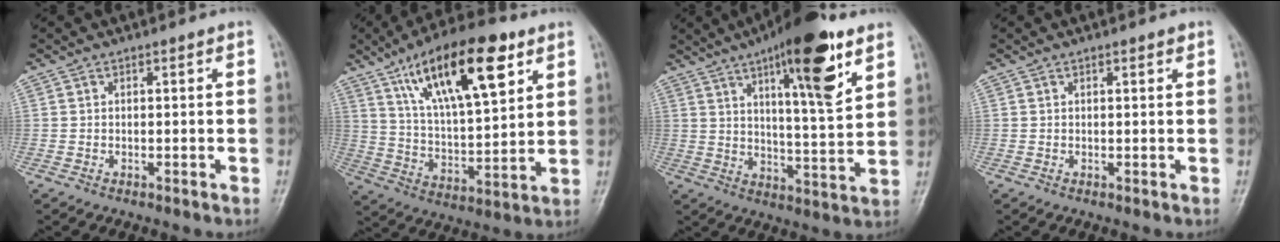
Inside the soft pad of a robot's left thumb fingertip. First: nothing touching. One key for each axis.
{"total": 21.0, "fx": 10.6, "fy": 7.4, "fz": 16.5, "tx": -0.250, "ty": -0.030, "tz": 0.185}
{"total": 17.6, "fx": 9.6, "fy": 4.2, "fz": 14.1, "tx": -0.191, "ty": -0.046, "tz": 0.146}
{"total": 1.1, "fx": 0.7, "fy": 0.3, "fz": 0.7, "tx": -0.010, "ty": -0.002, "tz": 0.009}